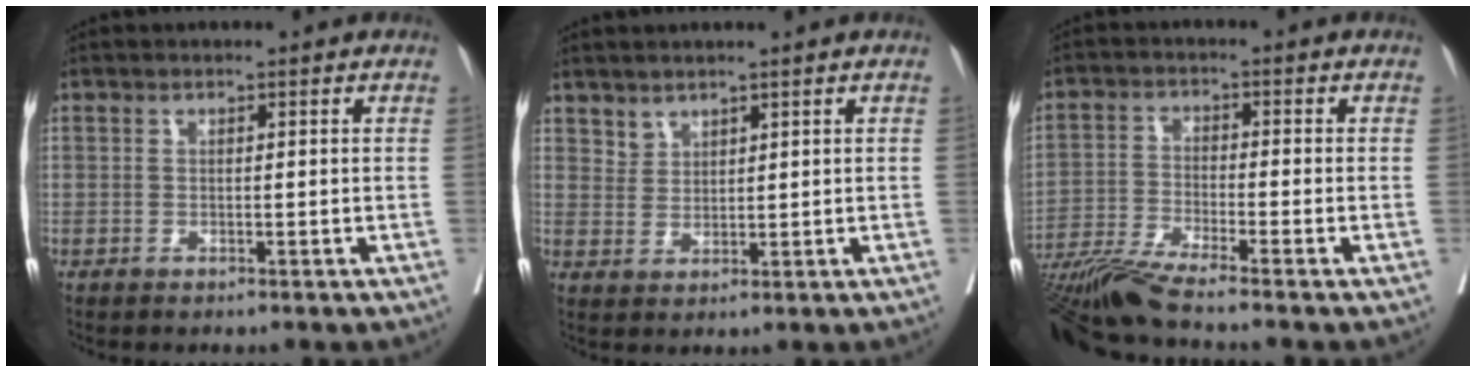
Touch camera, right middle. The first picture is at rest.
{"total": 2.1, "force": [1.9, 1.0, 0.0], "torque": [0.004, -0.001, 0.036]}
{"total": 9.8, "force": [-8.4, -1.5, 4.9], "torque": [-0.084, -0.029, -0.152]}